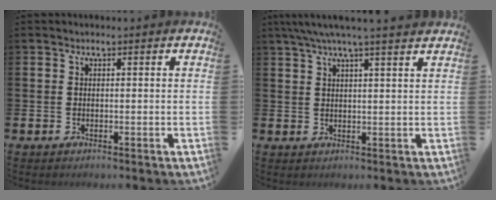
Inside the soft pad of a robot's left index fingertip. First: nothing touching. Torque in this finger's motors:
{"motor_torque": [0.94, -1.20, 0.64, 0.21]}